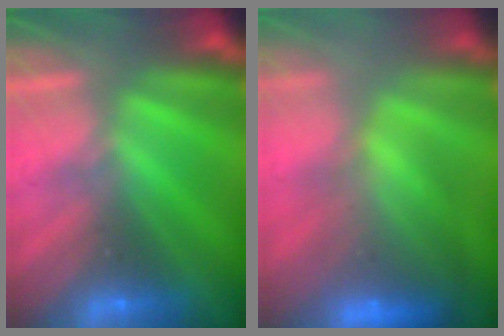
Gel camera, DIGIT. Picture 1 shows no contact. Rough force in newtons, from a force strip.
{"total": 7.8}